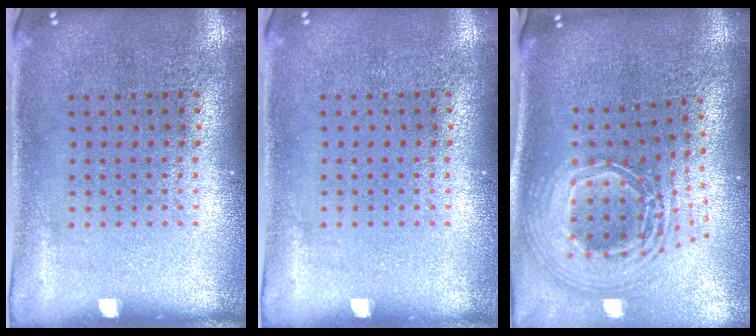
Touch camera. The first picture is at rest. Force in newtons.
{"total": 0.0}
{"total": 2.8, "press": 1.9, "slide": 2.1}